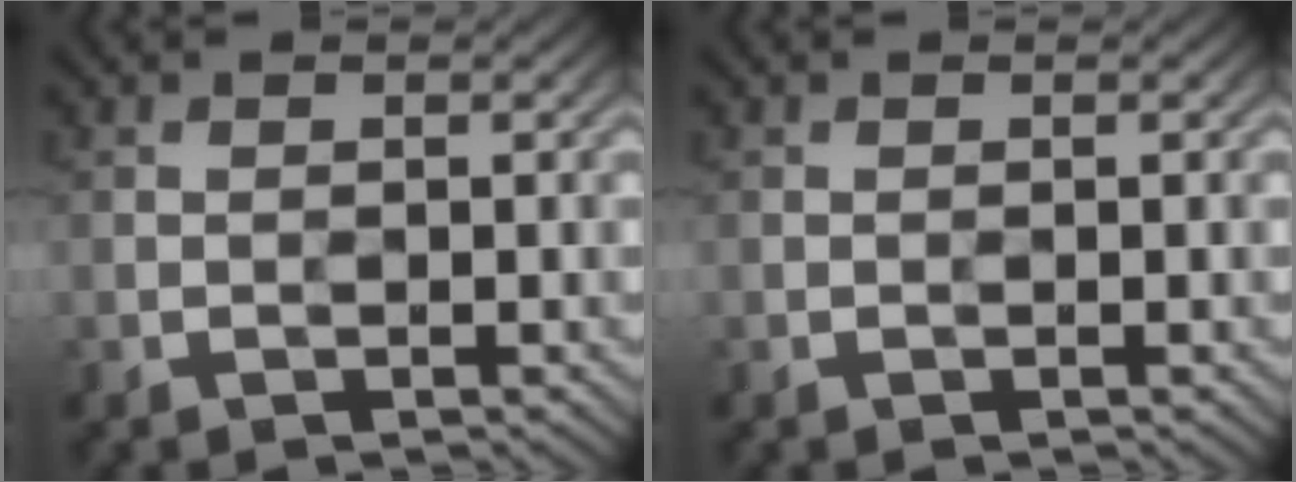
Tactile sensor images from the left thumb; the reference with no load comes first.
{"total": 0.0}